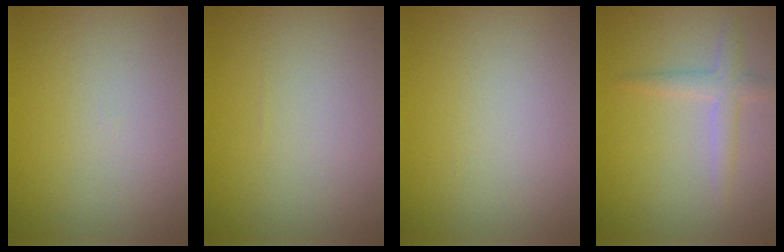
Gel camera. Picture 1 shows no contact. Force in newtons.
{"total": 0.0}
{"total": 0.0}
{"total": 2.1, "press": 2.1, "slide": 0.0}